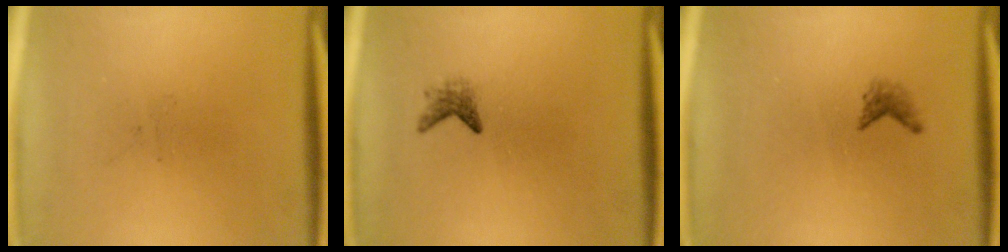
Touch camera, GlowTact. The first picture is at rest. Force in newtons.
{"total": 1.5}
{"total": 1.1}